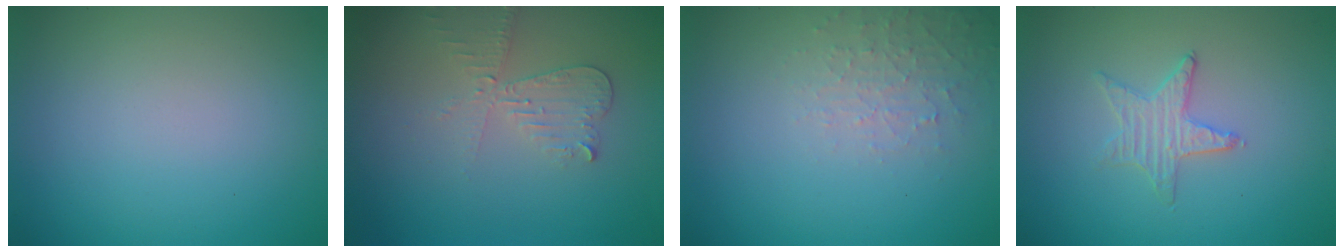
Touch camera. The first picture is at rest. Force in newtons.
{"total": 2.8, "press": 2.6, "slide": 0.9}
{"total": 2.1, "press": 2.0, "slide": 0.5}
{"total": 1.2, "press": 1.2, "slide": 0.1}